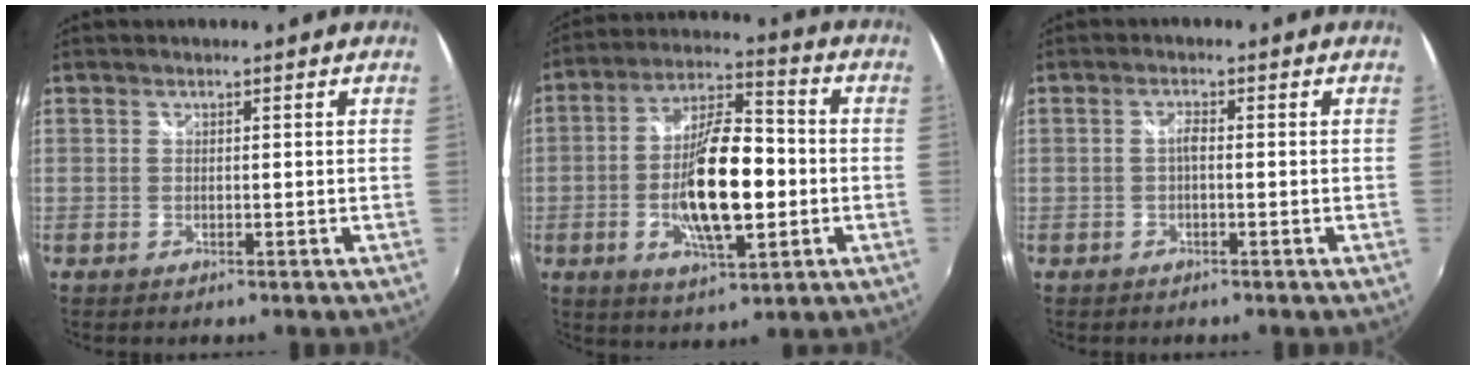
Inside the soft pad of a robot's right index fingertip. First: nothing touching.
{"total": 15.5, "force": [-2.6, 5.3, 14.3], "torque": [-0.266, 0.006, -0.044]}
{"total": 1.4, "force": [-0.3, 0.4, 1.2], "torque": [-0.025, 0.005, -0.008]}